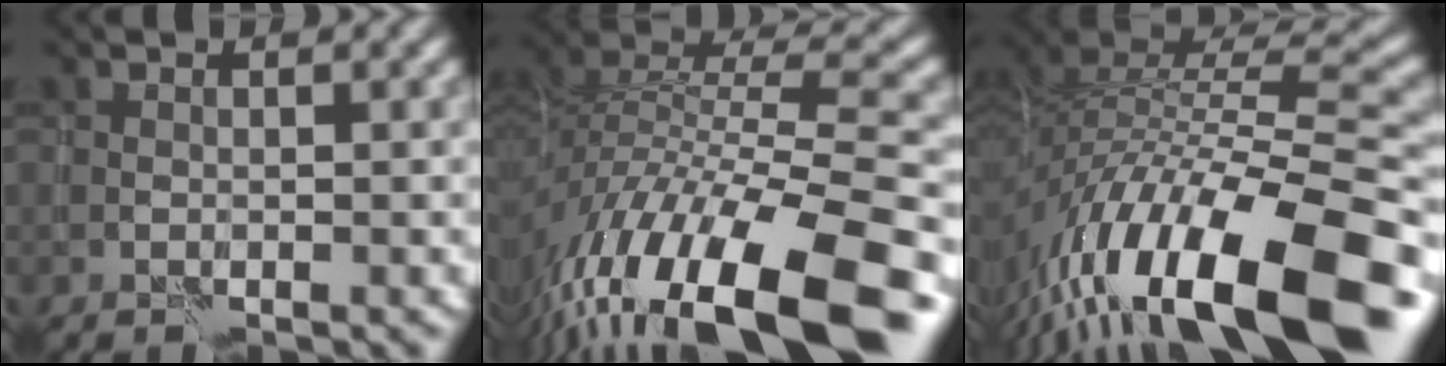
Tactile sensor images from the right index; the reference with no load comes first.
{"total": 15.9, "force": [-9.4, 5.1, 11.8], "torque": [-0.221, 0.006, -0.156]}
{"total": 17.6, "force": [-9.5, 6.2, 13.5], "torque": [-0.230, -0.003, -0.157]}